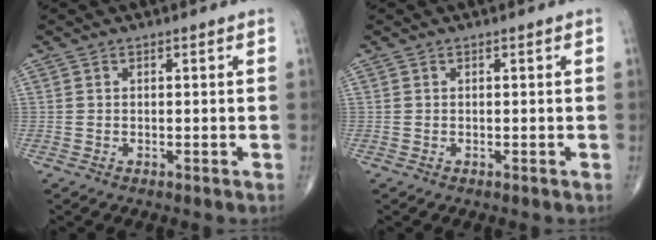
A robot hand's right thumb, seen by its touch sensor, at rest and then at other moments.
{"total": 0.0}